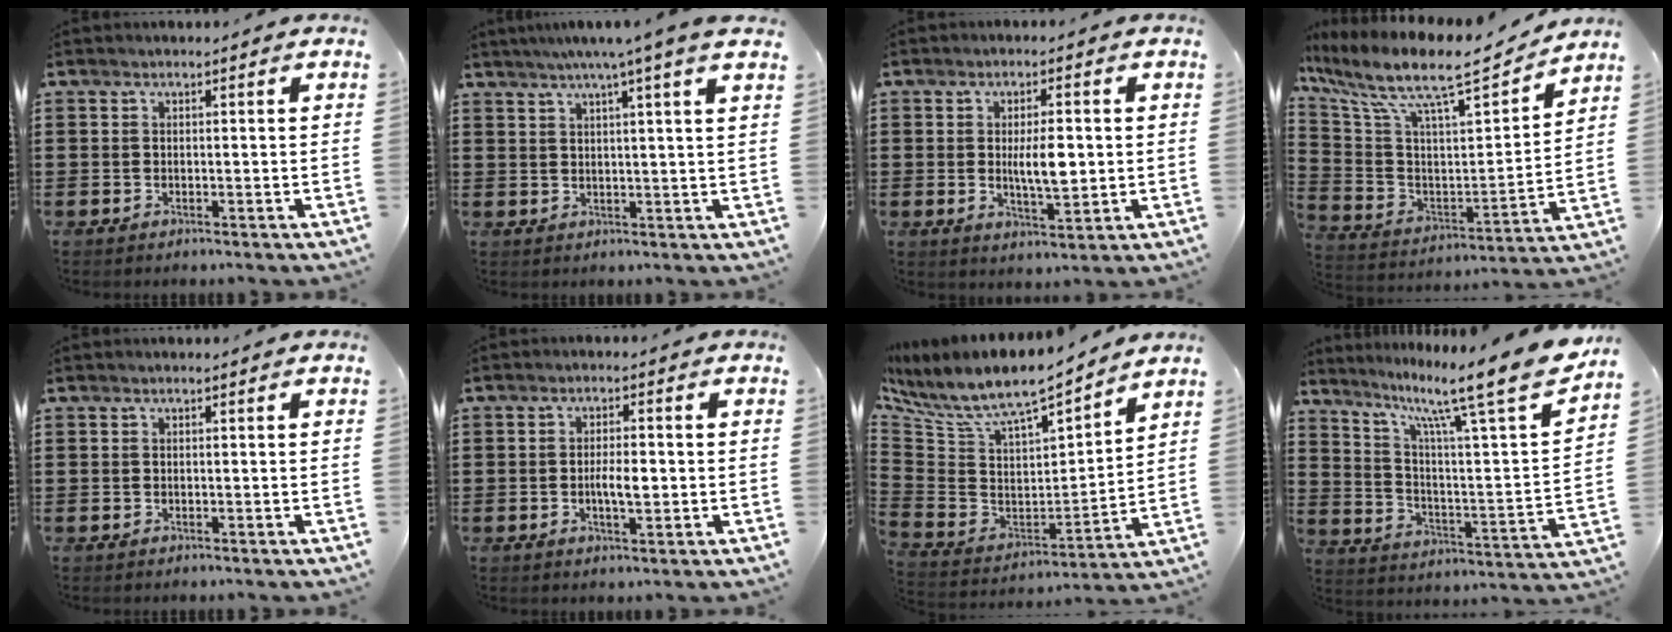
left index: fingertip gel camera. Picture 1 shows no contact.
{"total": 4.7, "force": [3.3, -0.9, 3.2], "torque": [-0.071, -0.005, 0.054]}
{"total": 5.9, "force": [0.3, 2.0, 5.5], "torque": [-0.093, -0.005, -0.002]}
{"total": 11.1, "force": [8.6, 2.3, 6.7], "torque": [-0.156, -0.060, 0.140]}
{"total": 0.0}
{"total": 3.7, "force": [-0.5, 1.2, 3.5], "torque": [-0.062, 0.003, -0.009]}
{"total": 7.8, "force": [6.7, 1.9, 3.4], "torque": [-0.100, -0.059, 0.113]}
{"total": 13.1, "force": [10.5, 0.2, 7.9], "torque": [-0.150, -0.086, 0.158]}